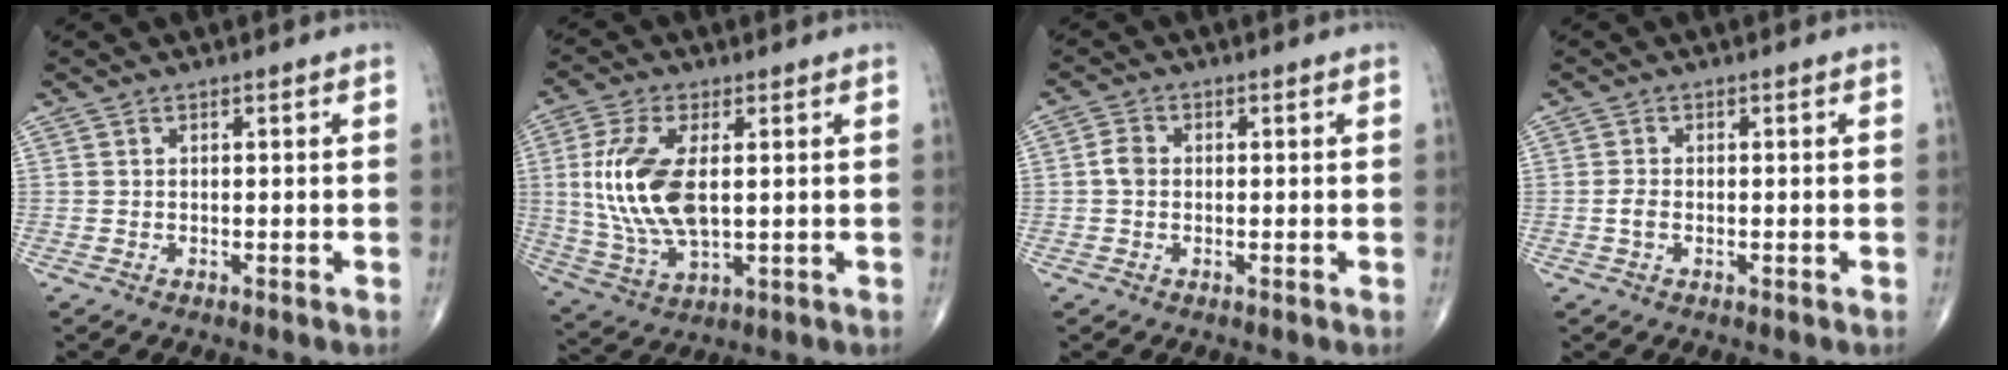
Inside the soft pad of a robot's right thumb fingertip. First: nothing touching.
{"total": 14.1, "force": [1.5, 6.8, 12.3], "torque": [-0.266, -0.011, 0.038]}
{"total": 2.6, "force": [-0.1, 2.0, 1.6], "torque": [-0.027, 0.006, -0.007]}
{"total": 1.6, "force": [-0.3, 0.9, 1.2], "torque": [-0.029, 0.002, -0.007]}